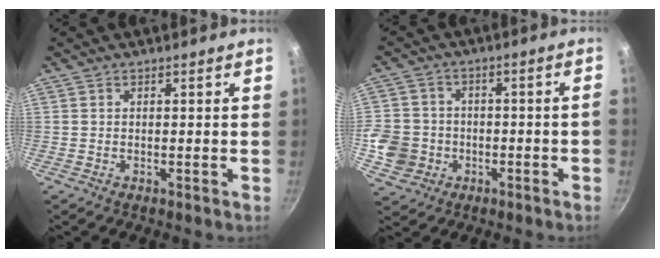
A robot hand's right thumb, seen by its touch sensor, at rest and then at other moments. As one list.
[{"total": 9.5, "force": [-3.1, 8.3, 3.4], "torque": [-0.052, 0.036, -0.056]}]